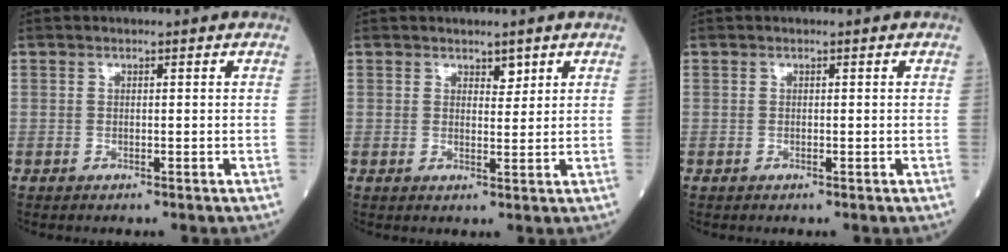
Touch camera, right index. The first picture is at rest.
{"total": 1.8, "force": [1.4, 0.8, 0.9], "torque": [-0.015, -0.005, 0.023]}
{"total": 0.0}